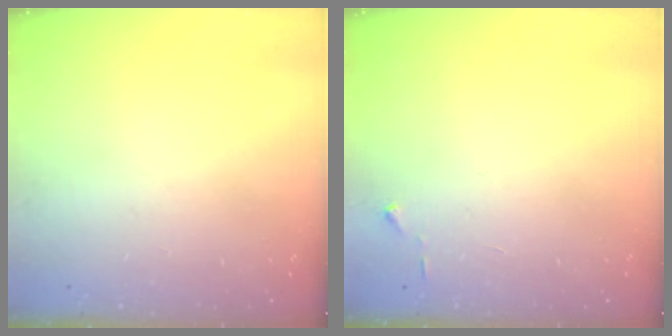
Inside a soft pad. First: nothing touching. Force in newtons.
{"total": 3.0, "press": 2.9, "slide": 0.4}